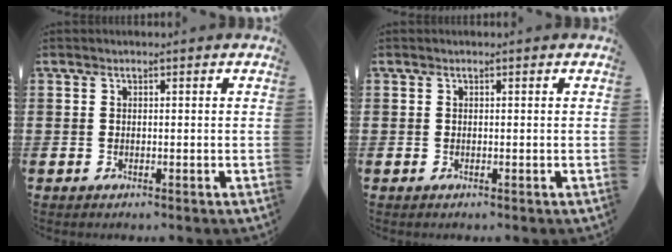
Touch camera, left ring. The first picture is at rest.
{"total": 0.0}